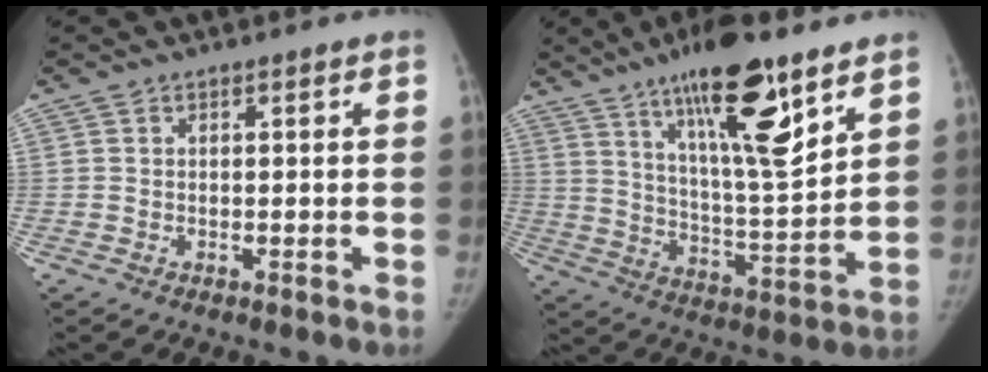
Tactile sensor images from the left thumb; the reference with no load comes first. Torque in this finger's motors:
{"motor_torque": [1.00, -0.06, 1.37, -1.40, 0.49]}